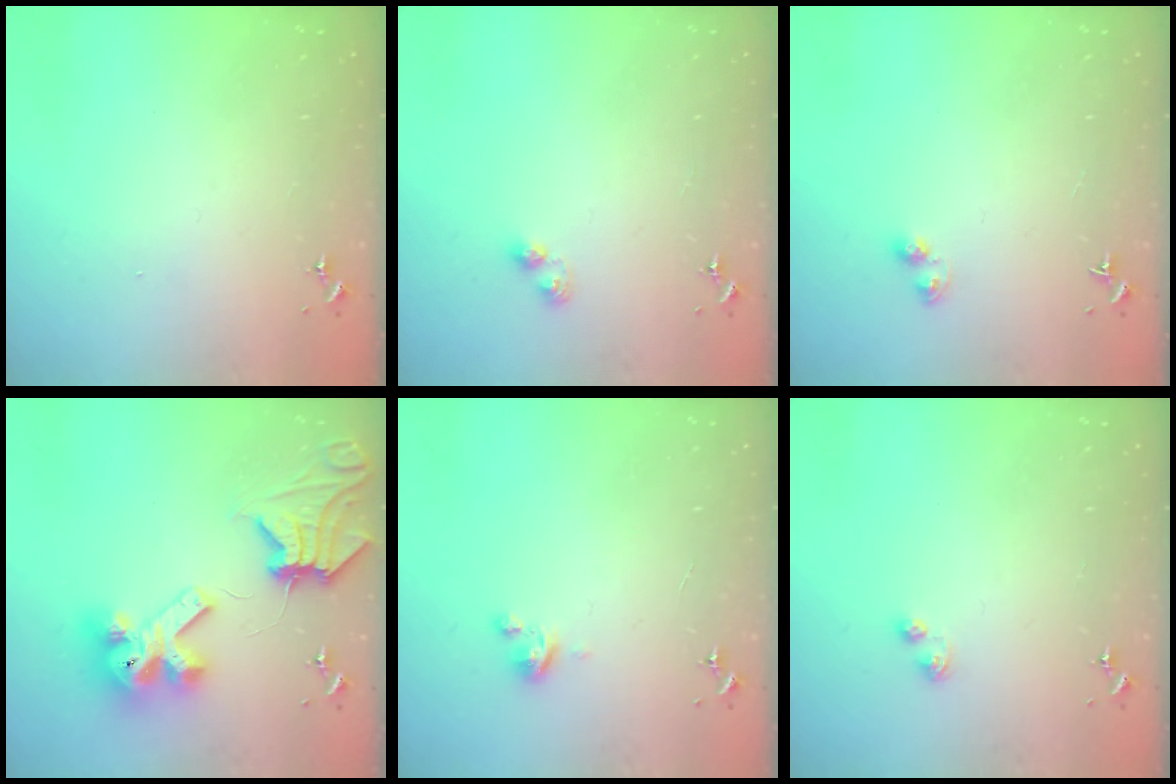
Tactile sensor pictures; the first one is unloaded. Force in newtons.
{"total": 2.8, "press": 2.7, "slide": 0.4}
{"total": 3.3, "press": 3.3, "slide": 0.4}
{"total": 15.8, "press": 15.7, "slide": 1.8}
{"total": 2.8, "press": 2.8, "slide": 0.3}
{"total": 4.4, "press": 4.3, "slide": 0.8}